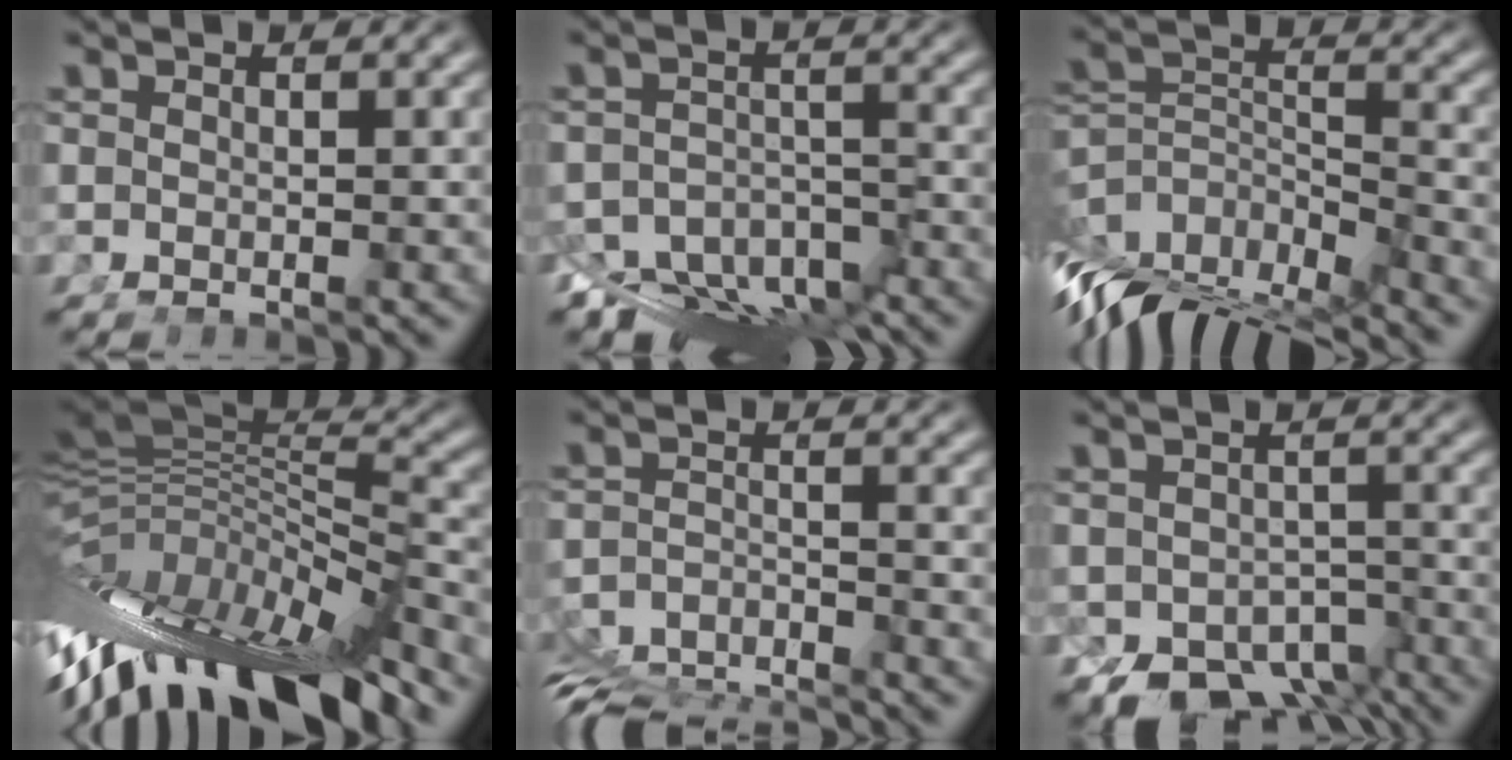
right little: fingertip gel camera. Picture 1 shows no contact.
{"total": 9.5, "force": [-5.6, 5.8, 5.0], "torque": [-0.069, -0.021, -0.091]}
{"total": 12.0, "force": [-6.0, 7.4, 7.3], "torque": [-0.141, -0.074, -0.063]}
{"total": 19.3, "force": [-6.6, 10.4, 14.9], "torque": [-0.259, -0.054, -0.078]}
{"total": 7.8, "force": [-6.7, 2.9, 2.9], "torque": [-0.050, -0.045, -0.092]}
{"total": 9.1, "force": [-5.3, 6.0, 4.4], "torque": [-0.058, -0.042, -0.070]}